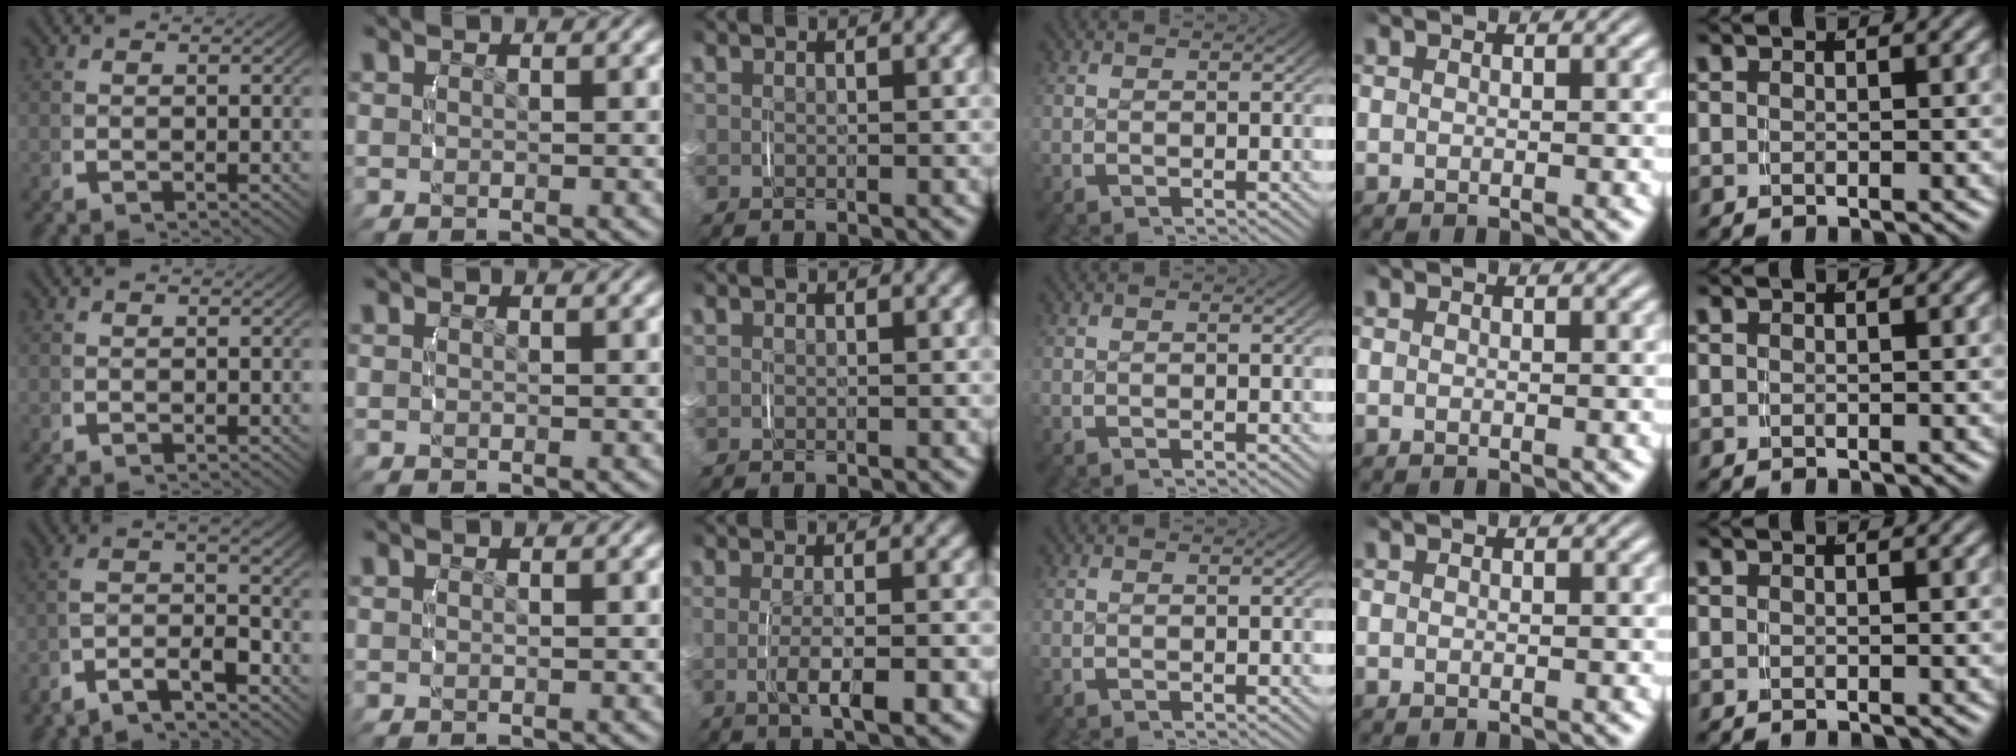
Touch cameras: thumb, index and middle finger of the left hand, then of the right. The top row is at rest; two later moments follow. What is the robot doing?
{"motion": "lift_and_place", "object": "backpack"}